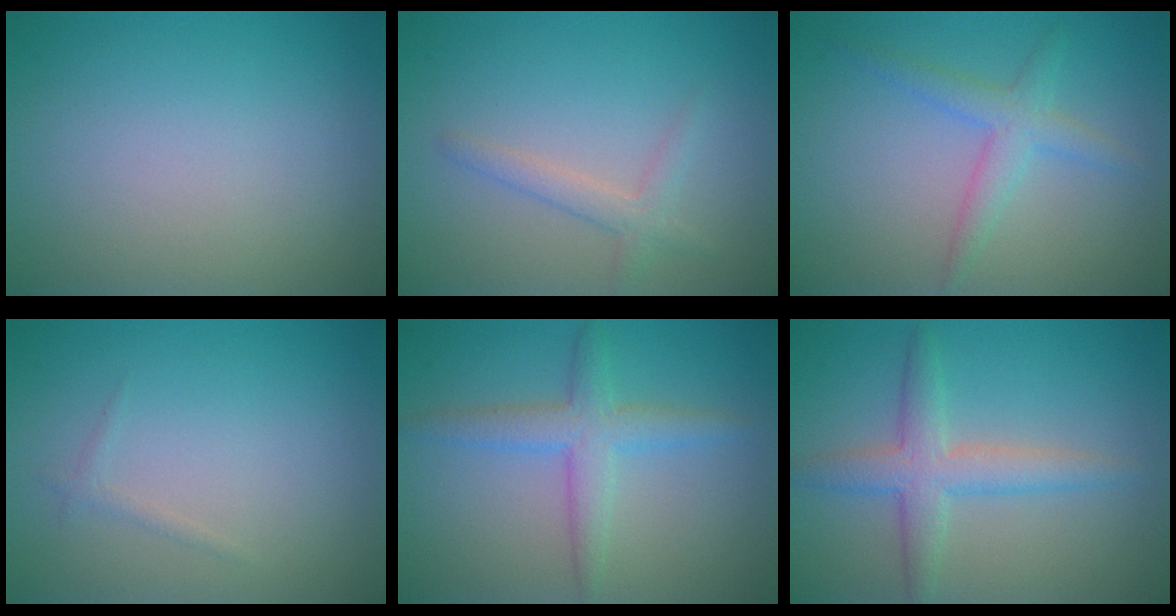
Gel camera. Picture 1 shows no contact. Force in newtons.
{"total": 1.9, "press": 1.9, "slide": 0.1}
{"total": 2.7, "press": 2.7, "slide": 0.0}
{"total": 0.7, "press": 0.7, "slide": 0.0}
{"total": 3.3, "press": 3.3, "slide": 0.1}
{"total": 3.7, "press": 3.7, "slide": 0.2}